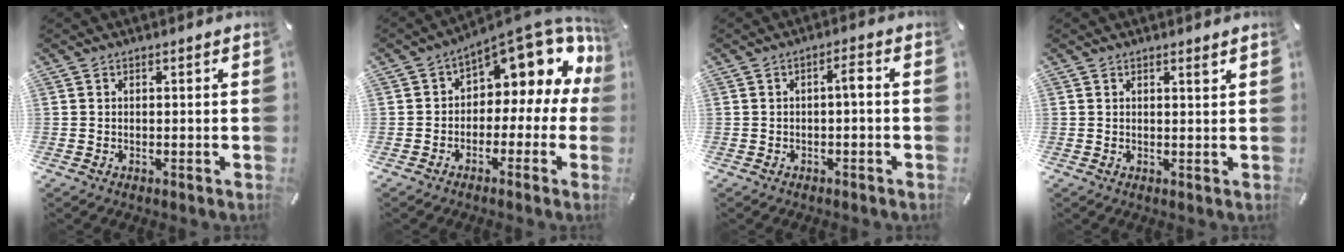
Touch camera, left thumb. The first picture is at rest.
{"total": 10.6, "force": [6.5, 5.2, 6.5], "torque": [-0.097, -0.058, 0.109]}
{"total": 3.1, "force": [-0.4, 0.9, 2.9], "torque": [-0.055, 0.011, -0.012]}
{"total": 1.3, "force": [1.0, 0.1, 0.8], "torque": [-0.017, -0.002, 0.018]}